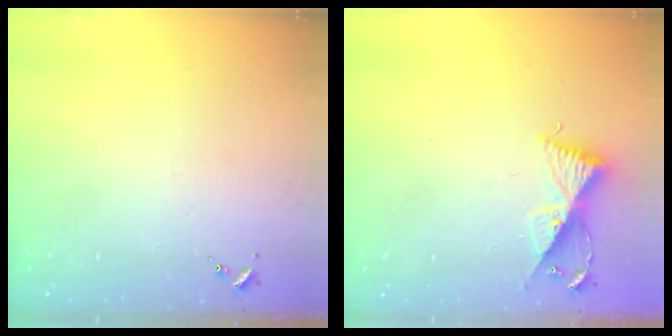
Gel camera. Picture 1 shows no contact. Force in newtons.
{"total": 9.8, "press": 9.8, "slide": 0.2}